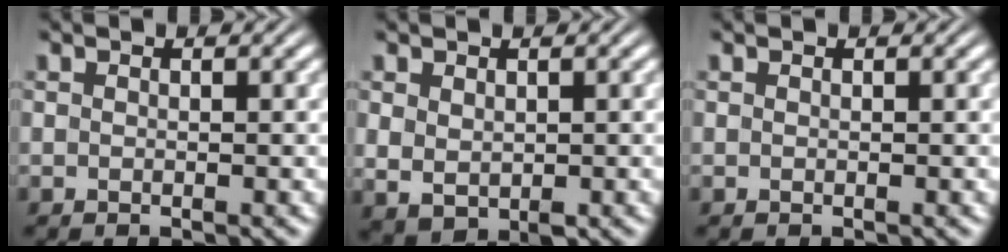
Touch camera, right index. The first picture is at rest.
{"total": 2.6, "force": [0.2, 1.9, 1.7], "torque": [-0.038, -0.016, 0.021]}
{"total": 0.0}